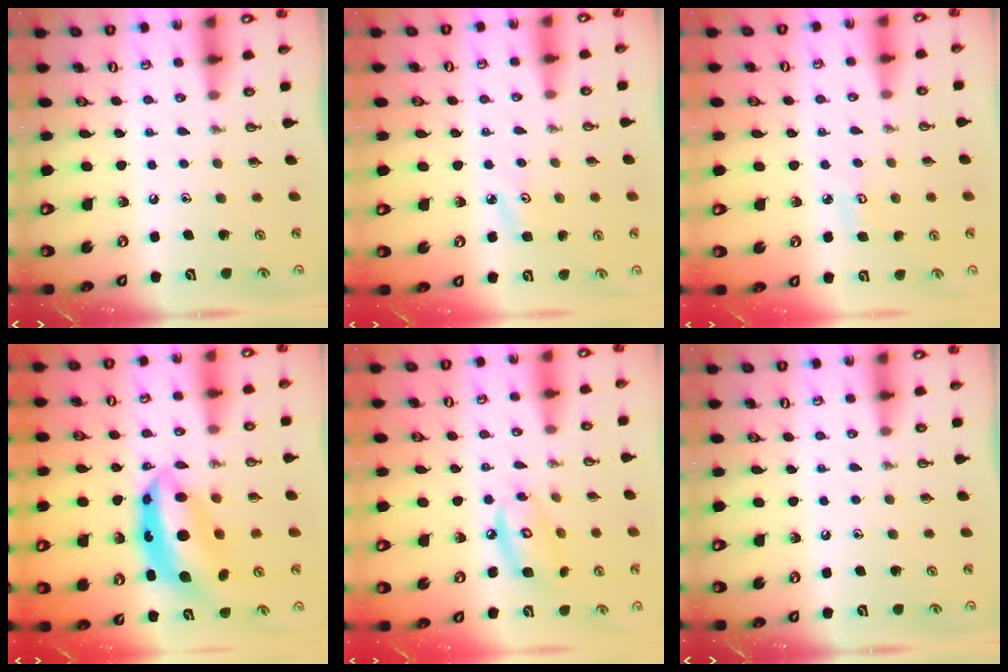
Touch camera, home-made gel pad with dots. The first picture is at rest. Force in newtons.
{"total": 4.5, "press": 4.4, "slide": 0.6}
{"total": 4.2, "press": 4.2, "slide": 0.4}
{"total": 11.9, "press": 11.9, "slide": 1.1}
{"total": 8.7, "press": 8.7, "slide": 0.6}
{"total": 0.0}